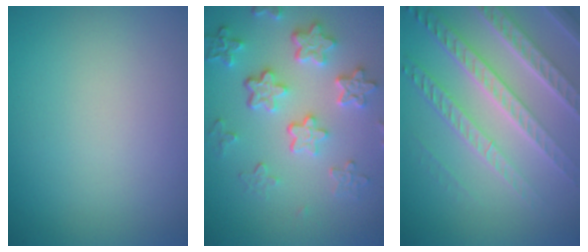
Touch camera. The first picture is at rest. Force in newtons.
{"total": 5.8, "press": 4.3, "slide": 3.8}
{"total": 7.4, "press": 5.1, "slide": 5.4}